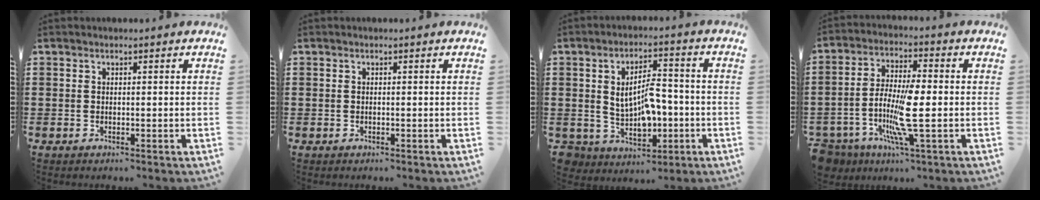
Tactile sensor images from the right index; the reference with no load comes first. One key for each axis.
{"total": 0.0}
{"total": 8.7, "fx": -0.5, "fy": 5.4, "fz": 6.7, "tx": -0.118, "ty": 0.009, "tz": -0.009}
{"total": 9.6, "fx": -3.3, "fy": 3.3, "fz": 8.3, "tx": -0.172, "ty": -0.004, "tz": -0.060}